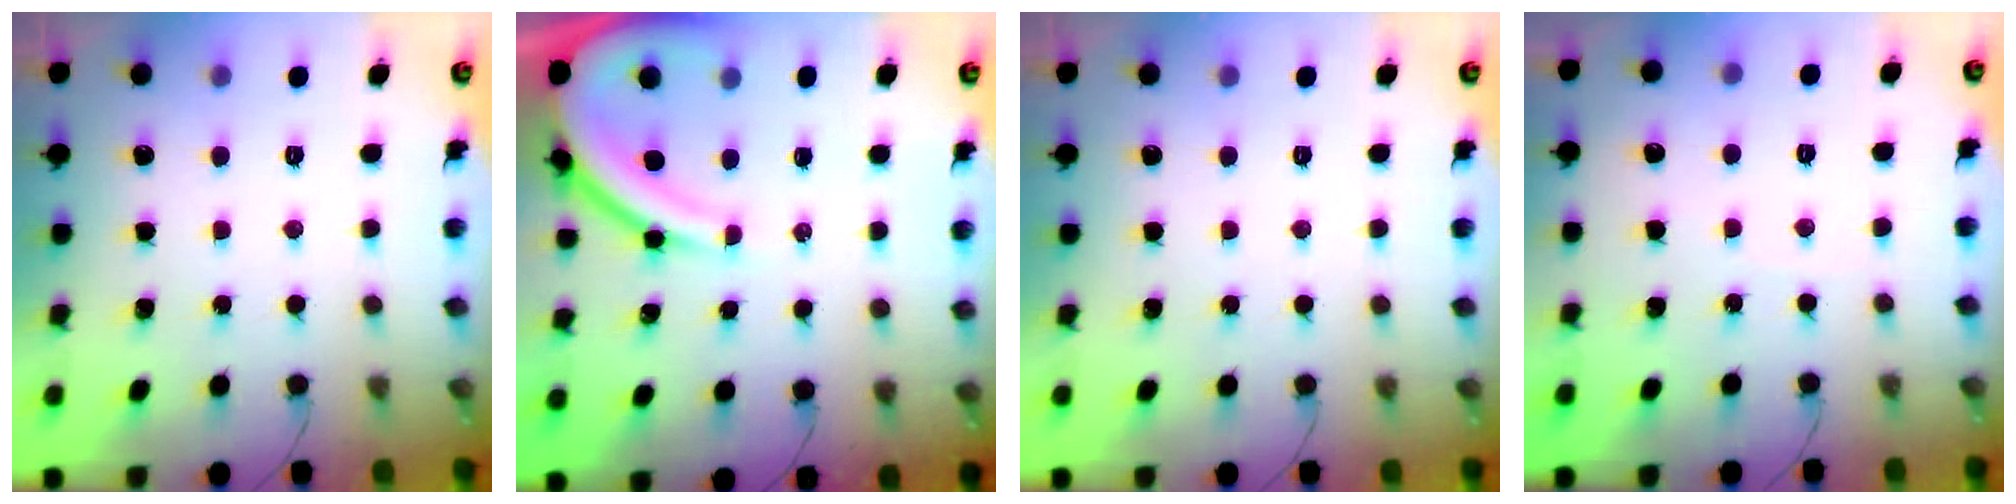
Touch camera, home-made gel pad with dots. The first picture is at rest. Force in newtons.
{"total": 13.1, "press": 13.0, "slide": 1.3}
{"total": 0.0}
{"total": 2.3, "press": 2.2, "slide": 0.3}